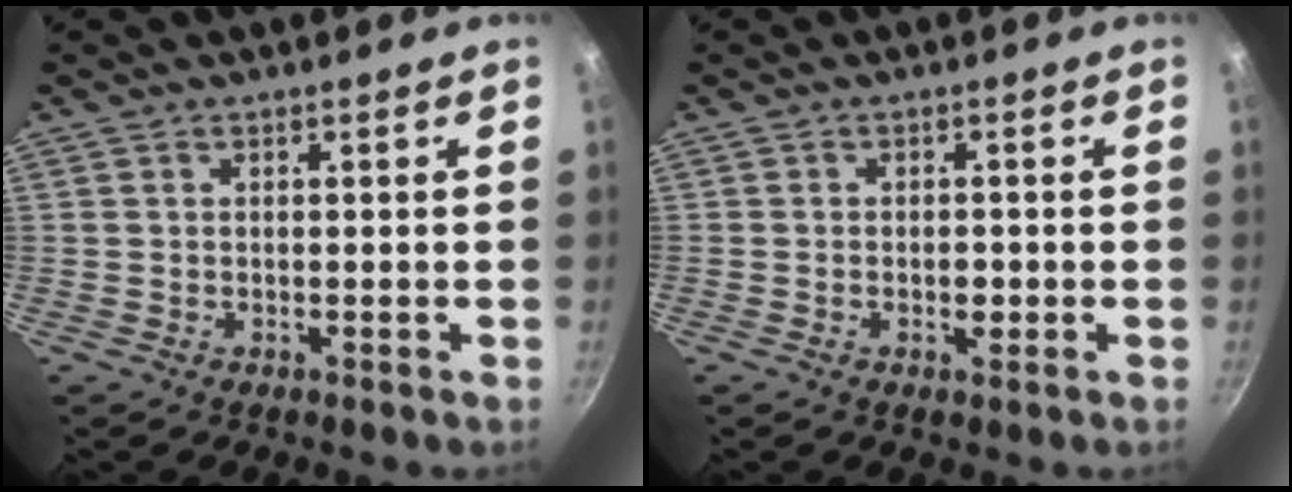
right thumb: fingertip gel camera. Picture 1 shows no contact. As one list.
[{"total": 2.2, "force": [-0.5, 1.3, 1.6], "torque": [-0.019, 0.004, -0.008]}]